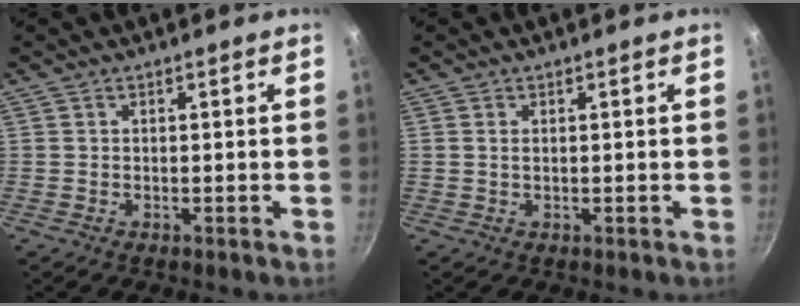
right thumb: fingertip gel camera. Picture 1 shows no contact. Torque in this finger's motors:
{"motor_torque": [-0.65, -0.09, -0.57, 0.35, -0.01]}